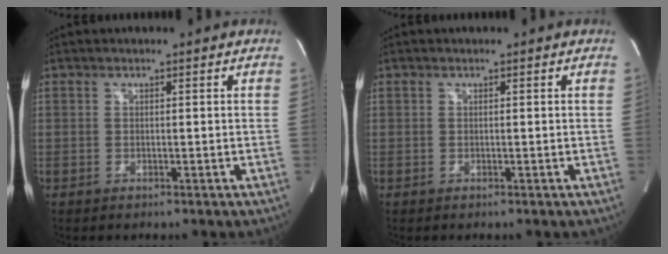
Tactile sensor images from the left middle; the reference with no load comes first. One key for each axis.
{"total": 0.0}